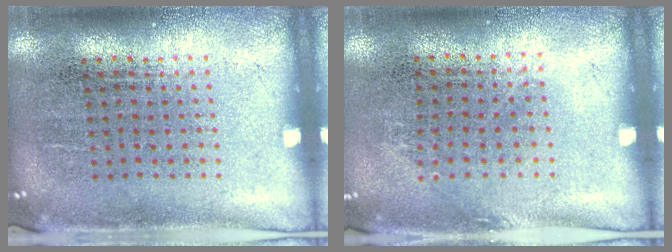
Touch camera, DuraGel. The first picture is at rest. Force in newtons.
{"total": 0.8, "press": 0.6, "slide": 0.5}